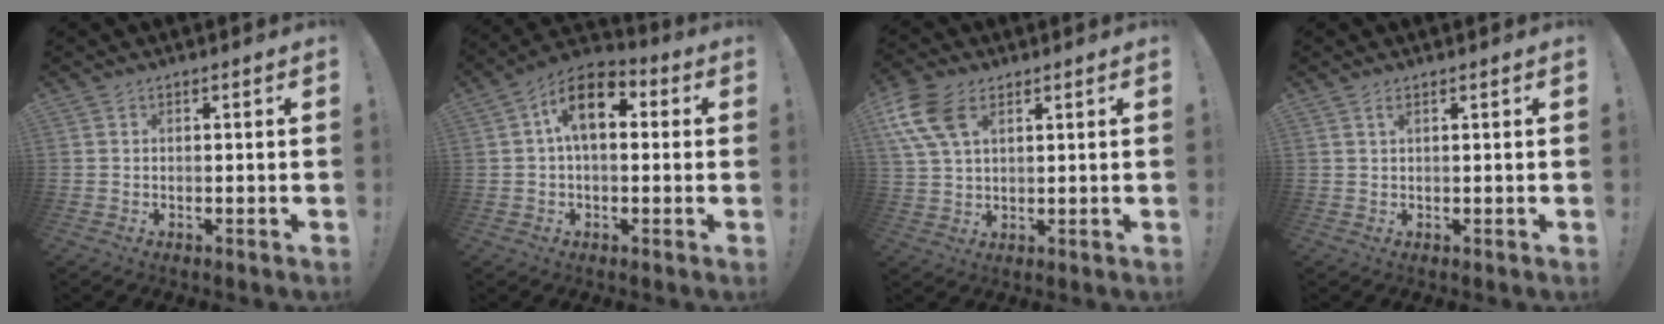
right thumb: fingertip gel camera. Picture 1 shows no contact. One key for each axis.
{"total": 11.4, "fx": 3.1, "fy": 6.3, "fz": 9.0, "tx": -0.147, "ty": 0.011, "tz": 0.060}
{"total": 11.0, "fx": 4.7, "fy": 6.4, "fz": 7.6, "tx": -0.161, "ty": -0.007, "tz": 0.093}
{"total": 0.8, "fx": 0.4, "fy": 0.1, "fz": 0.7, "tx": -0.015, "ty": 0.001, "tz": 0.007}